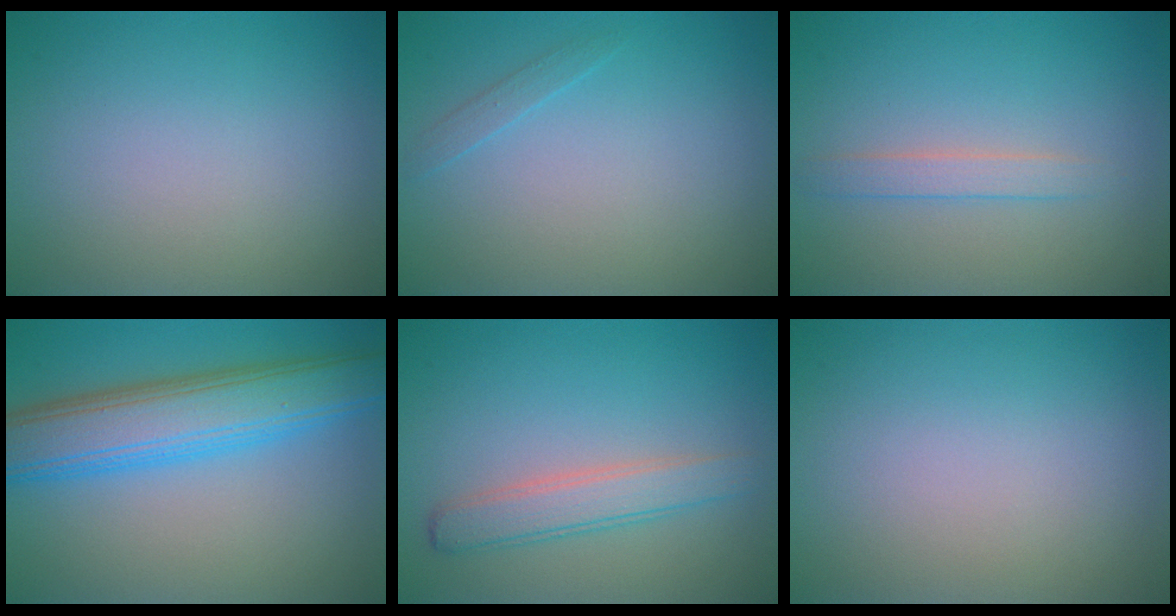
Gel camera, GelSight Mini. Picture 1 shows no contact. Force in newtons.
{"total": 0.8, "press": 0.8, "slide": 0.1}
{"total": 1.6, "press": 1.6, "slide": 0.1}
{"total": 7.8, "press": 7.8, "slide": 0.1}
{"total": 3.0, "press": 3.0, "slide": 0.1}
{"total": 0.0}